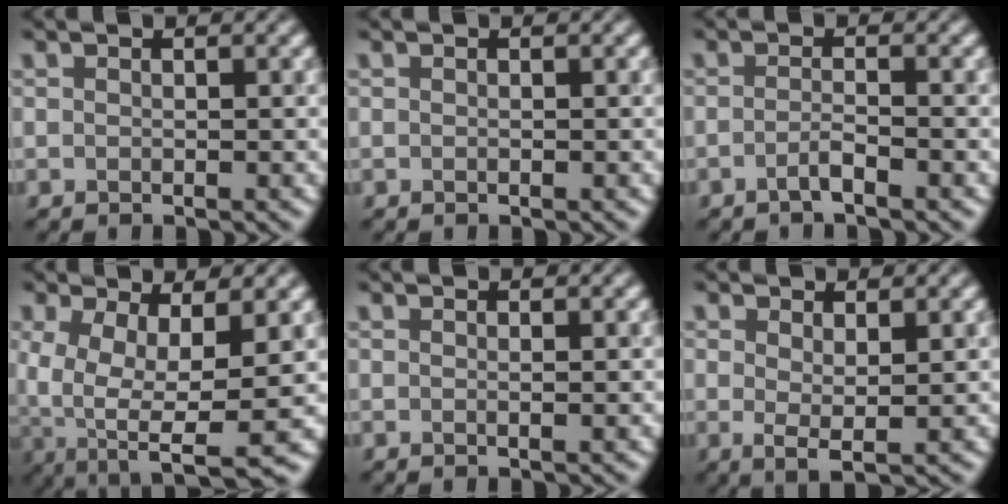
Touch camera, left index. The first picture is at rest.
{"total": 0.0}
{"total": 1.4, "force": [-1.0, 0.3, 1.0], "torque": [-0.012, 0.011, -0.022]}
{"total": 10.3, "force": [-1.9, 4.9, 8.8], "torque": [-0.172, -0.024, -0.008]}
{"total": 0.8, "force": [0.1, 0.4, 0.7], "torque": [-0.001, 0.005, -0.009]}
{"total": 2.1, "force": [0.5, 0.7, 1.9], "torque": [-0.035, 0.001, 0.012]}